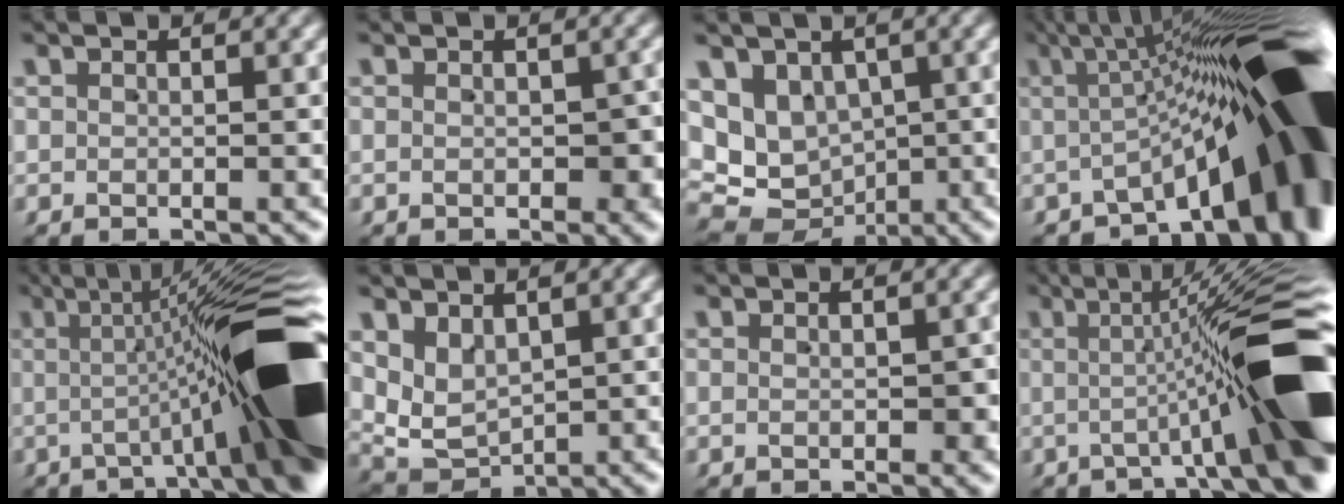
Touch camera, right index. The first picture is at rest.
{"total": 2.0, "force": [-0.7, 1.4, 1.2], "torque": [-0.017, -0.006, -0.007]}
{"total": 12.5, "force": [-2.0, 11.1, 5.4], "torque": [-0.130, -0.053, -0.023]}
{"total": 19.7, "force": [-2.4, 7.5, 18.1], "torque": [-0.216, -0.005, -0.036]}
{"total": 16.6, "force": [-2.5, 3.6, 16.0], "torque": [-0.187, 0.027, -0.048]}
{"total": 6.5, "force": [0.7, 5.8, 2.8], "torque": [-0.076, -0.009, 0.009]}
{"total": 1.1, "force": [-0.4, 0.8, 0.7], "torque": [-0.013, -0.006, -0.002]}
{"total": 12.0, "force": [-1.7, 1.9, 11.8], "torque": [-0.147, 0.024, -0.036]}